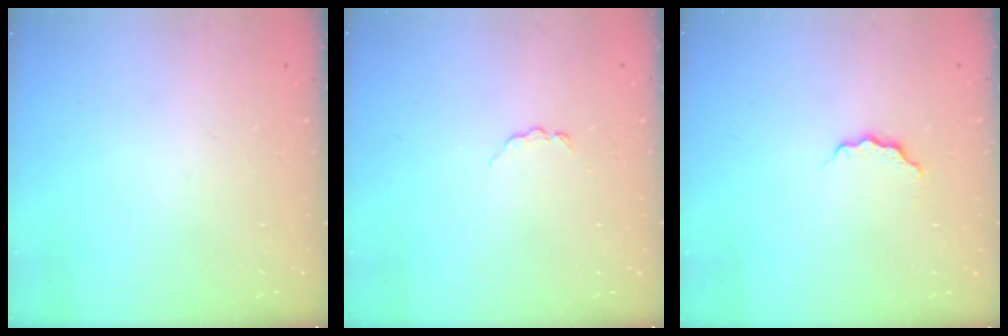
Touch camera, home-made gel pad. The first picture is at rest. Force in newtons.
{"total": 2.9, "press": 2.9, "slide": 0.4}
{"total": 4.3, "press": 4.3, "slide": 0.4}